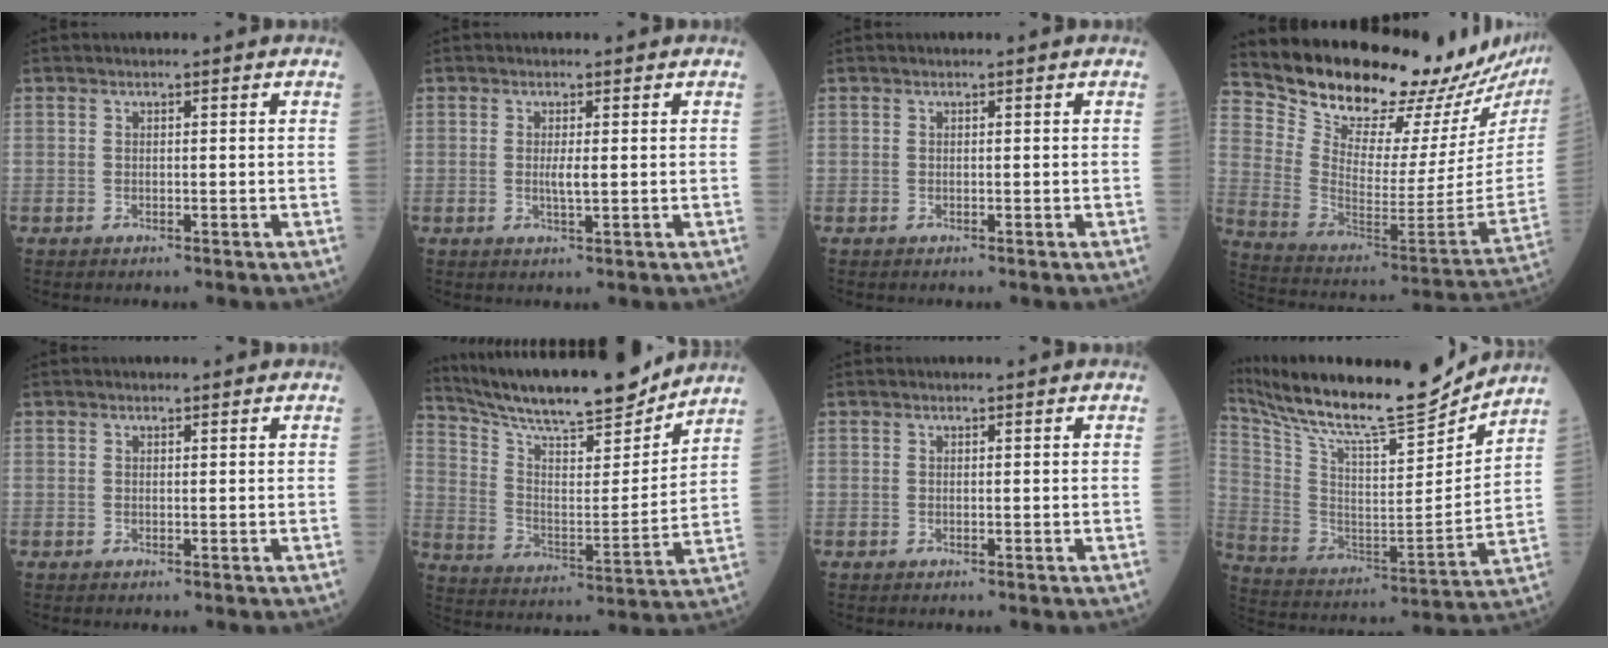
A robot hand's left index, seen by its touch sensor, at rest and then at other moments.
{"total": 1.8, "force": [0.1, 0.1, 1.8], "torque": [-0.038, -0.002, 0.002]}
{"total": 0.0}
{"total": 24.7, "force": [22.8, 4.4, 8.5], "torque": [-0.155, -0.100, 0.332]}
{"total": 0.0}
{"total": 19.4, "force": [17.7, 2.0, 7.7], "torque": [-0.148, -0.010, 0.284]}
{"total": 0.0}
{"total": 22.9, "force": [21.1, 2.0, 8.6], "torque": [-0.182, -0.044, 0.347]}